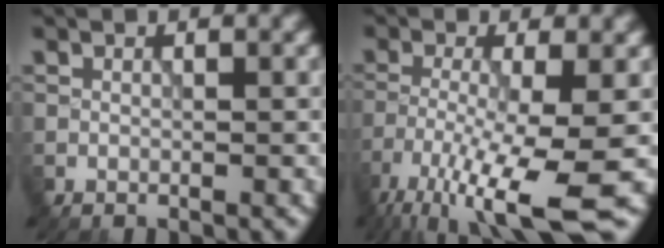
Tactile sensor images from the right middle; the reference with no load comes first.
{"total": 9.0, "force": [-4.9, 1.6, 7.4], "torque": [-0.137, -0.016, -0.091]}